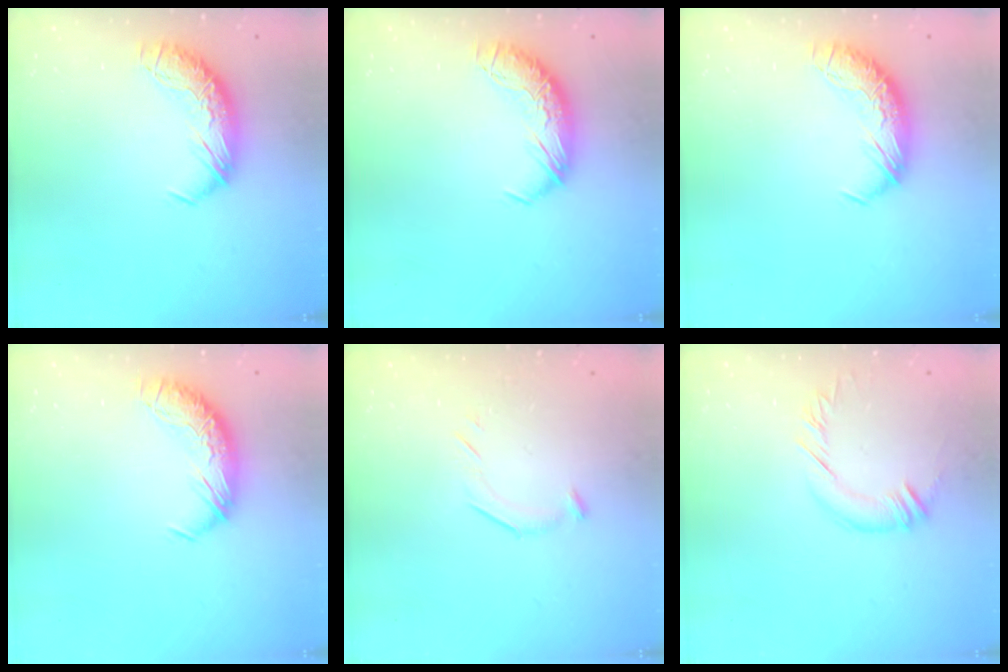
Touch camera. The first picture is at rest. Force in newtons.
{"total": 0.0}
{"total": 0.0}
{"total": 0.0}
{"total": 7.1, "press": 7.0, "slide": 0.8}
{"total": 2.8, "press": 2.8, "slide": 0.2}